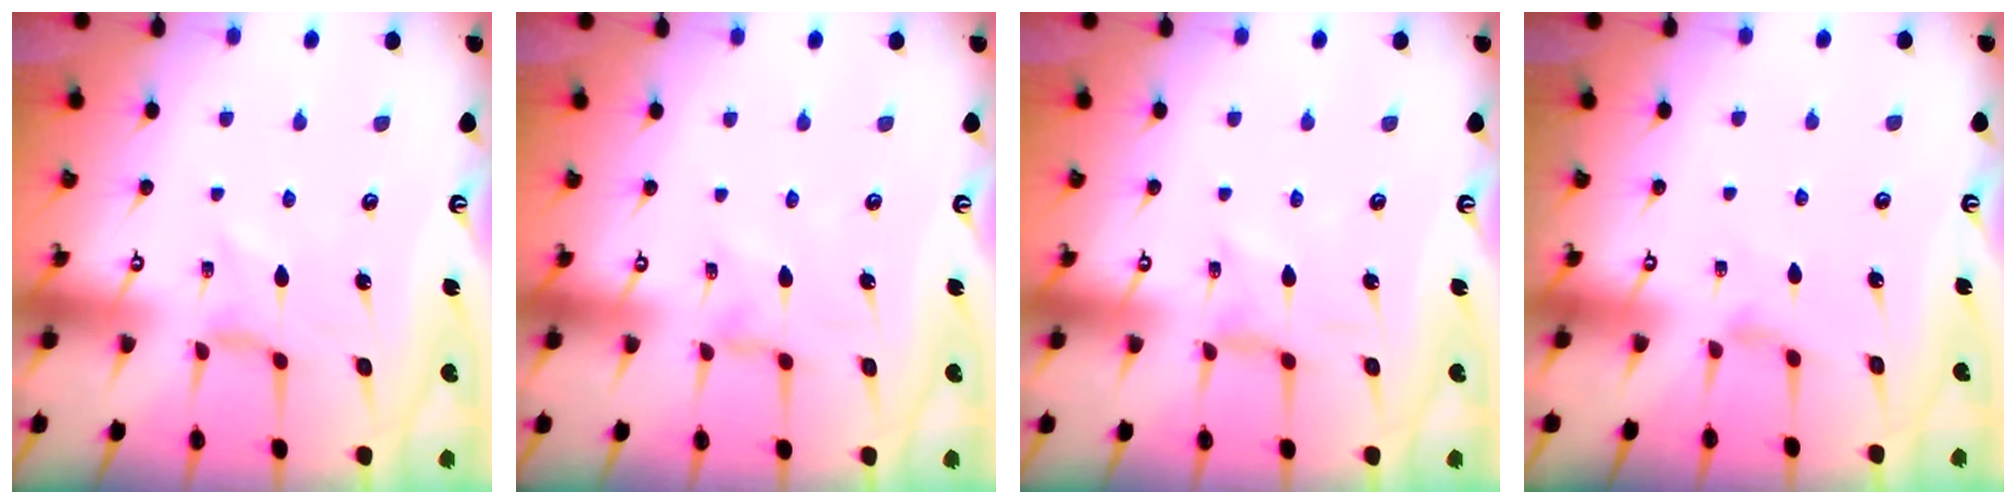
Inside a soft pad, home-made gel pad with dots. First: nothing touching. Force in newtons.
{"total": 0.0}
{"total": 1.6, "press": 1.5, "slide": 0.3}
{"total": 2.9, "press": 2.8, "slide": 0.5}